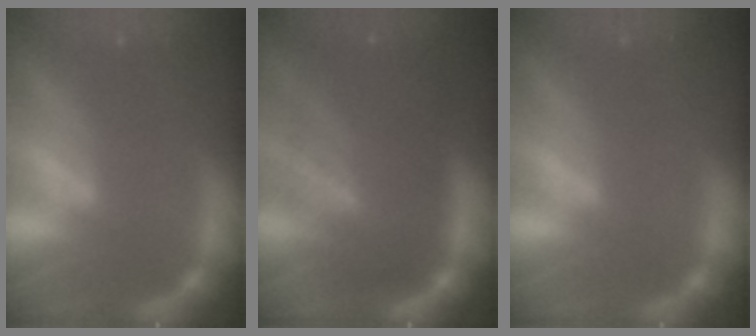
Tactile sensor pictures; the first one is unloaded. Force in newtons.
{"total": 10.0}
{"total": 0.0}